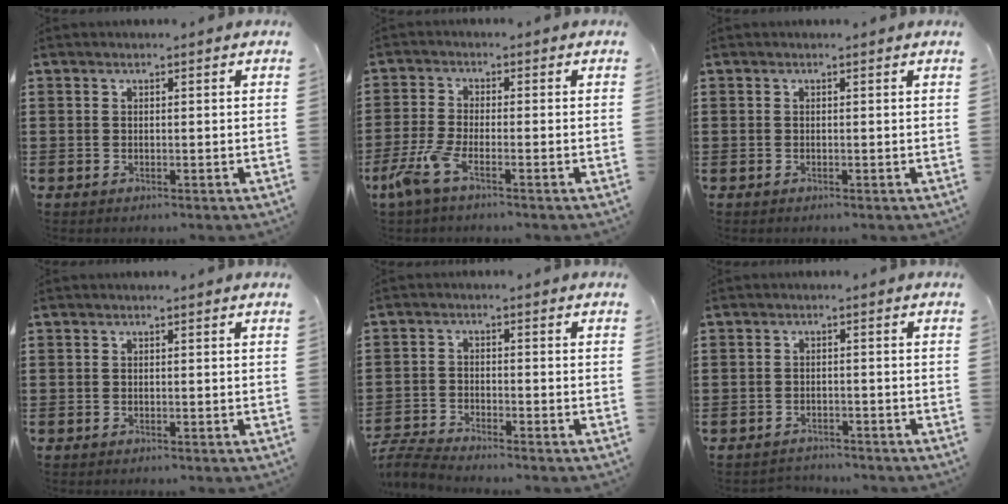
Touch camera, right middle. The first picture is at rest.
{"total": 4.9, "force": [-2.8, 0.9, 4.0], "torque": [-0.108, -0.016, -0.058]}
{"total": 0.0}
{"total": 0.0}
{"total": 3.7, "force": [-3.6, 0.1, 0.8], "torque": [-0.038, -0.009, -0.080]}
{"total": 1.8, "force": [-1.7, 0.5, -0.3], "torque": [0.000, 0.003, -0.041]}